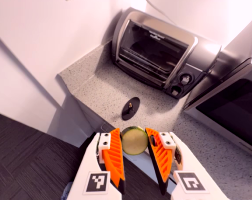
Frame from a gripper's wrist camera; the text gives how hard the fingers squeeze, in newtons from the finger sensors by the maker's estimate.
{"total": 9.2, "left": 8.8, "right": 9.6}